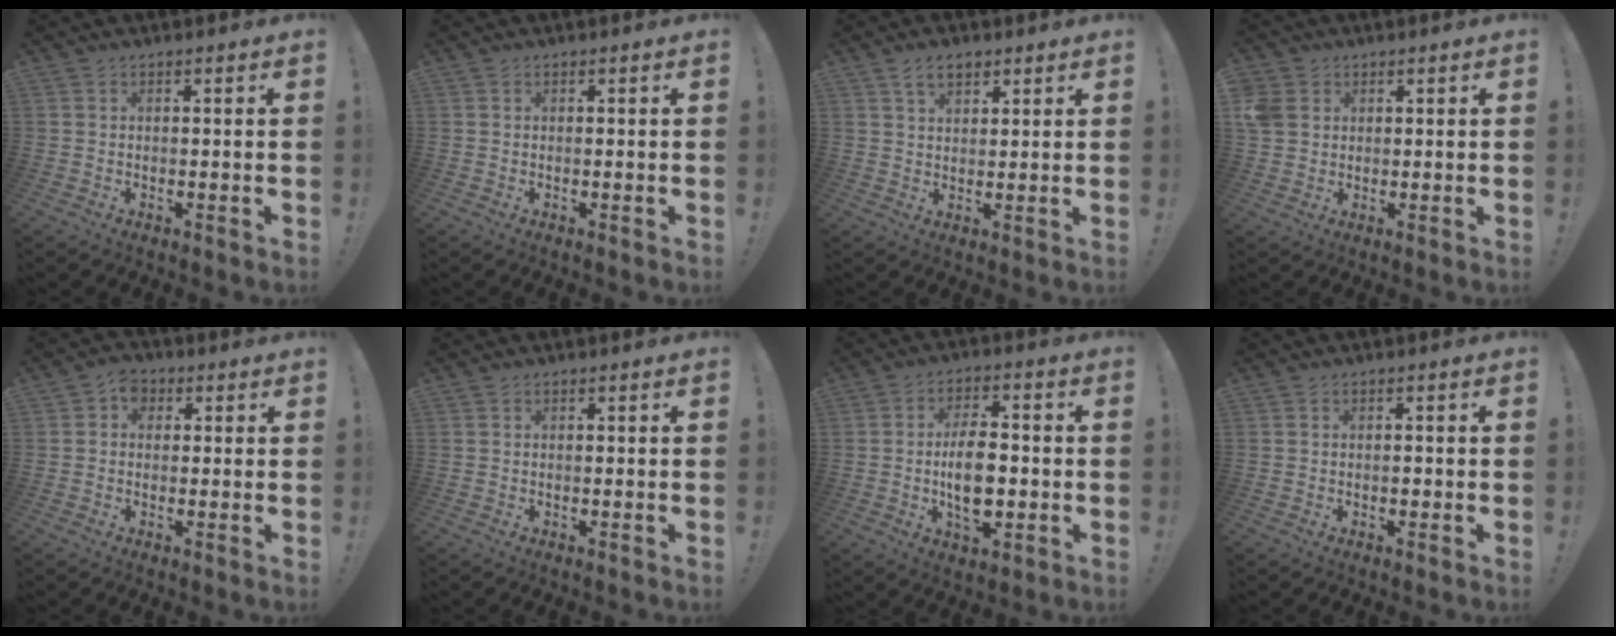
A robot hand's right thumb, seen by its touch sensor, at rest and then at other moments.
{"total": 0.0}
{"total": 5.5, "force": [3.3, 3.1, 3.0], "torque": [-0.047, -0.009, 0.060]}
{"total": 5.8, "force": [1.8, 4.9, 2.5], "torque": [-0.055, 0.001, 0.036]}
{"total": 4.5, "force": [0.8, 3.7, 2.4], "torque": [-0.035, 0.003, 0.017]}
{"total": 0.0}
{"total": 11.6, "force": [-1.7, 6.8, 9.3], "torque": [-0.155, 0.000, -0.033]}
{"total": 1.1, "force": [-0.7, 0.6, 0.5], "torque": [-0.010, 0.003, -0.011]}